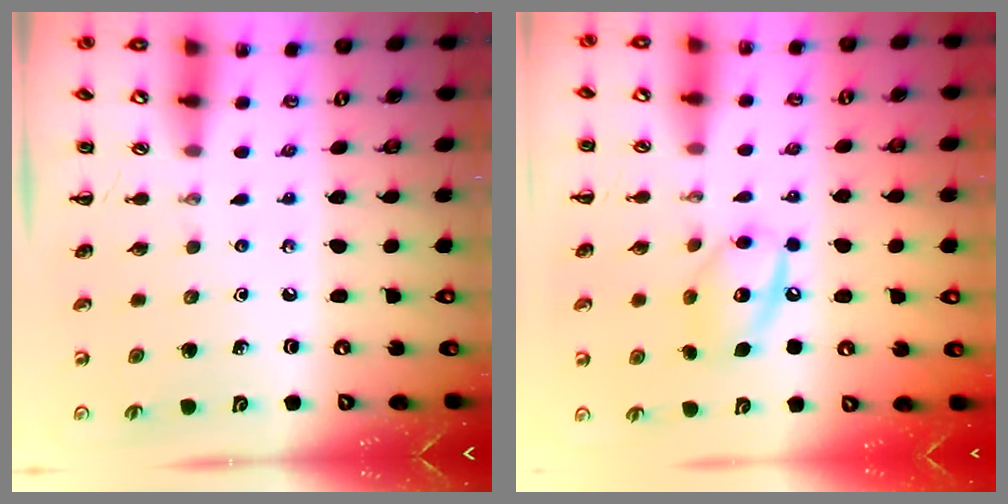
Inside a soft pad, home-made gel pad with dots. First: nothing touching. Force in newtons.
{"total": 12.0, "press": 11.9, "slide": 1.4}